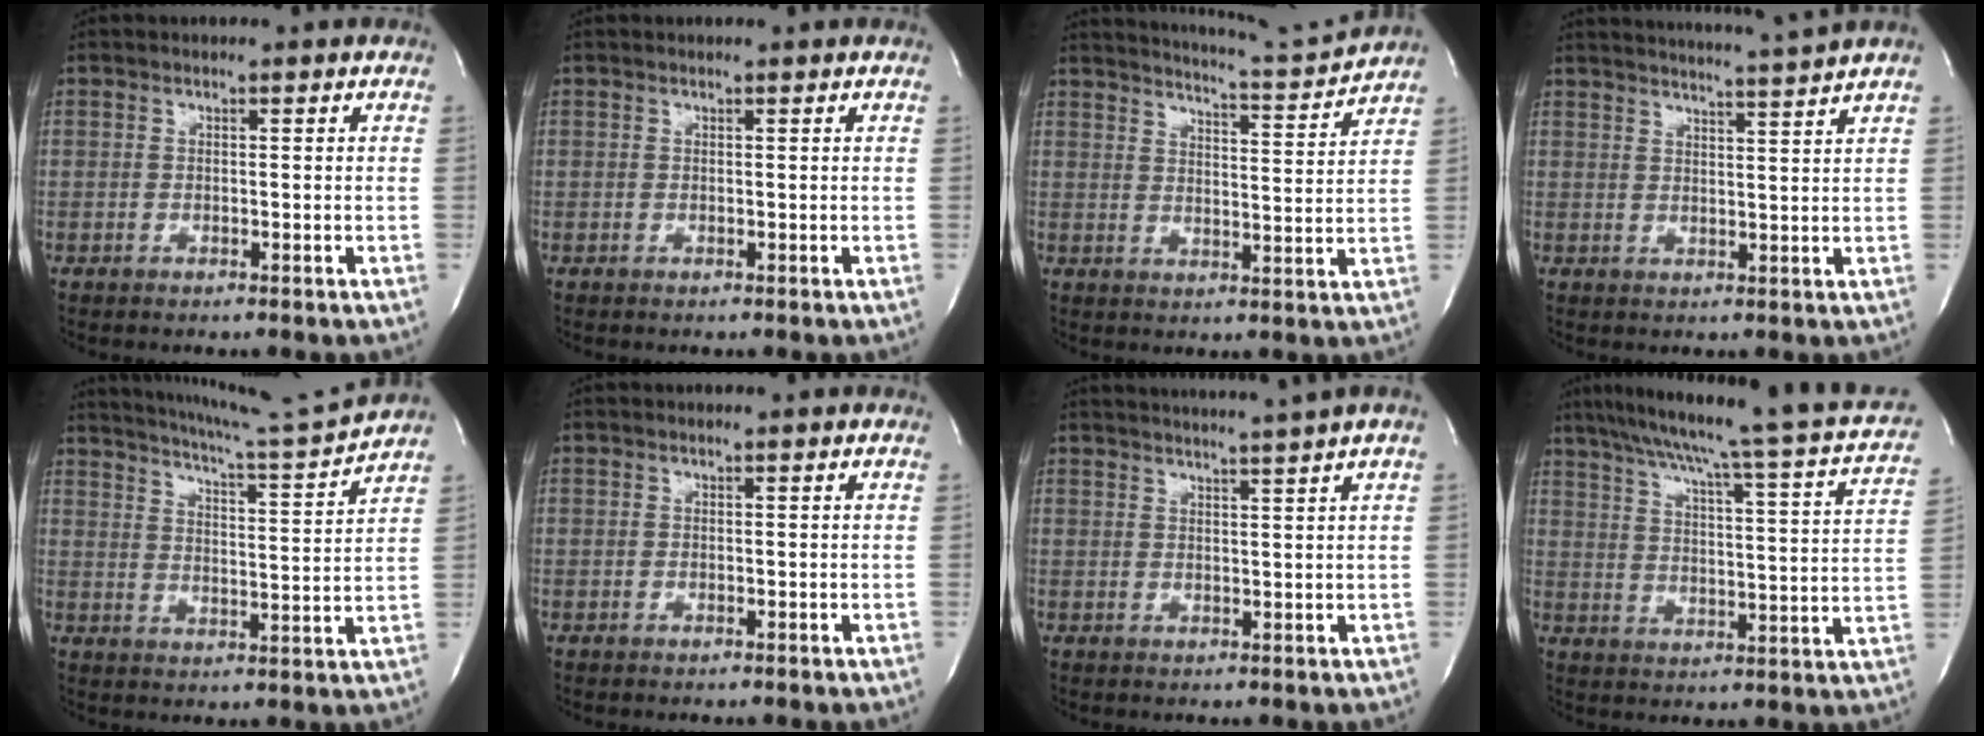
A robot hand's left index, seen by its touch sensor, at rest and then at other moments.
{"total": 1.0, "force": [1.0, -0.1, 0.3], "torque": [-0.008, 0.005, 0.015]}
{"total": 10.5, "force": [10.2, -1.9, 1.9], "torque": [-0.041, -0.039, 0.145]}
{"total": 10.0, "force": [9.2, -2.4, 2.9], "torque": [-0.048, -0.028, 0.125]}
{"total": 12.9, "force": [12.1, -2.9, 3.5], "torque": [-0.069, -0.053, 0.178]}
{"total": 0.0}
{"total": 8.6, "force": [7.5, -2.1, 3.6], "torque": [-0.052, -0.004, 0.094]}
{"total": 26.2, "force": [21.9, 0.4, 14.3], "torque": [-0.223, -0.026, 0.279]}